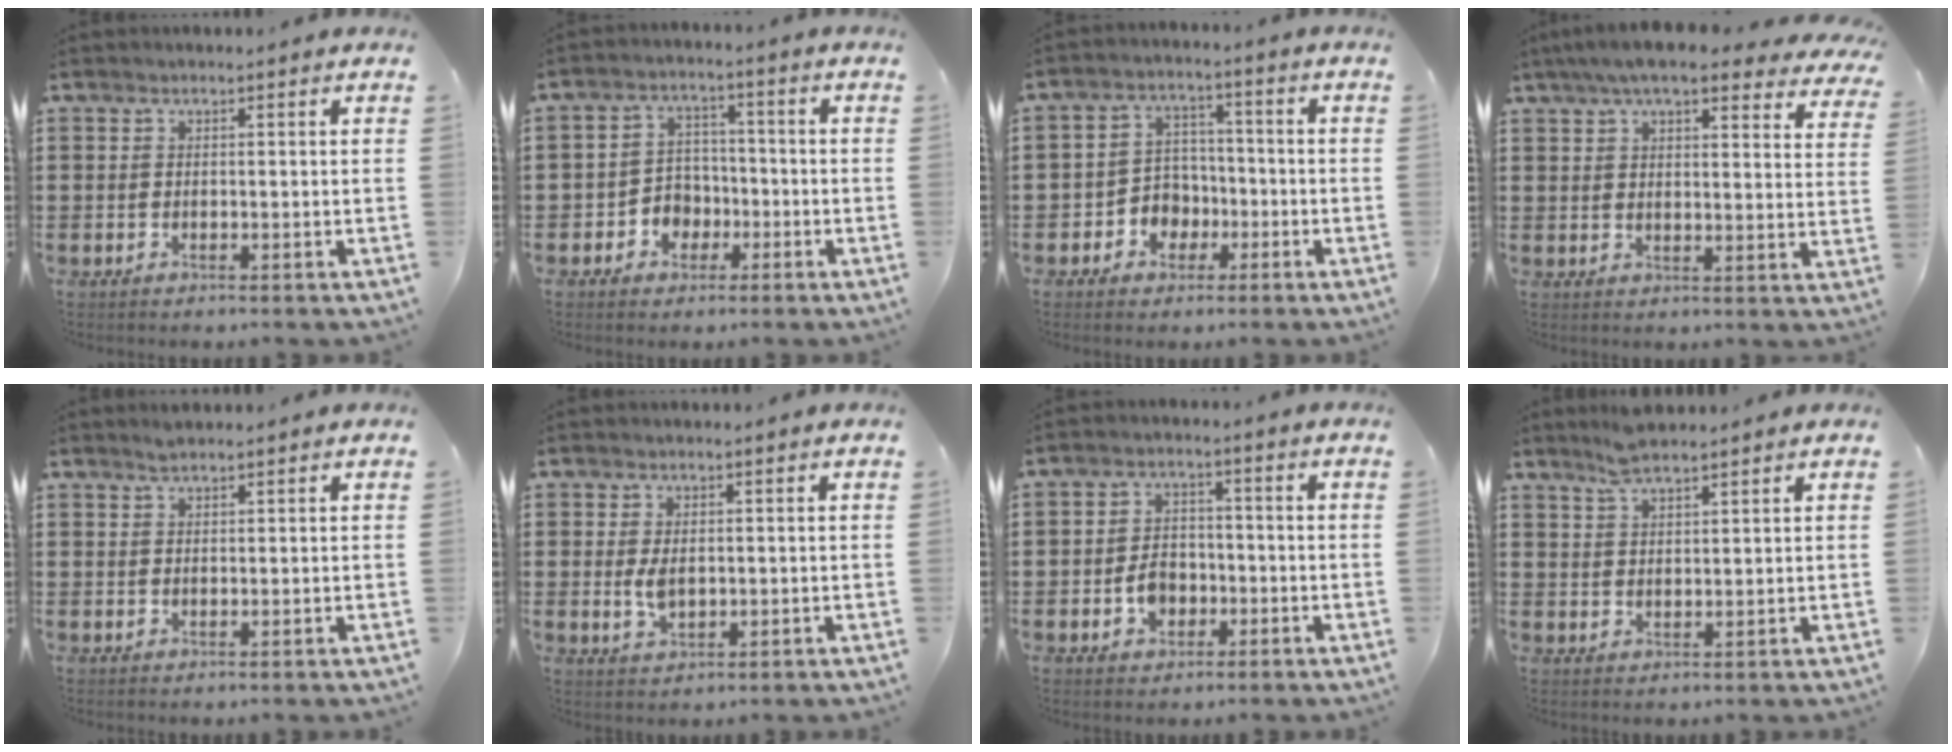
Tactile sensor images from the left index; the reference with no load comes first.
{"total": 4.5, "force": [-2.1, 3.8, 1.2], "torque": [-0.033, 0.013, -0.043]}
{"total": 5.0, "force": [-2.1, 4.4, 1.2], "torque": [-0.035, 0.015, -0.042]}
{"total": 7.7, "force": [6.5, 1.1, 4.1], "torque": [-0.091, -0.013, 0.115]}
{"total": 1.4, "force": [1.3, 0.2, 0.5], "torque": [-0.013, 0.000, 0.025]}
{"total": 3.6, "force": [0.2, 2.1, 2.9], "torque": [-0.074, -0.001, -0.001]}
{"total": 4.1, "force": [-1.4, 3.0, 2.5], "torque": [-0.057, 0.002, -0.030]}
{"total": 3.9, "force": [3.4, 0.7, 1.9], "torque": [-0.045, -0.003, 0.063]}